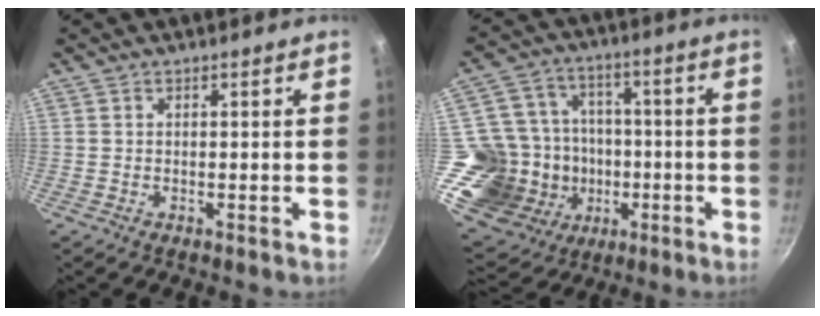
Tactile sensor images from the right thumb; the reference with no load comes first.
{"total": 21.8, "force": [-3.2, 19.0, 10.2], "torque": [-0.175, 0.041, -0.030]}